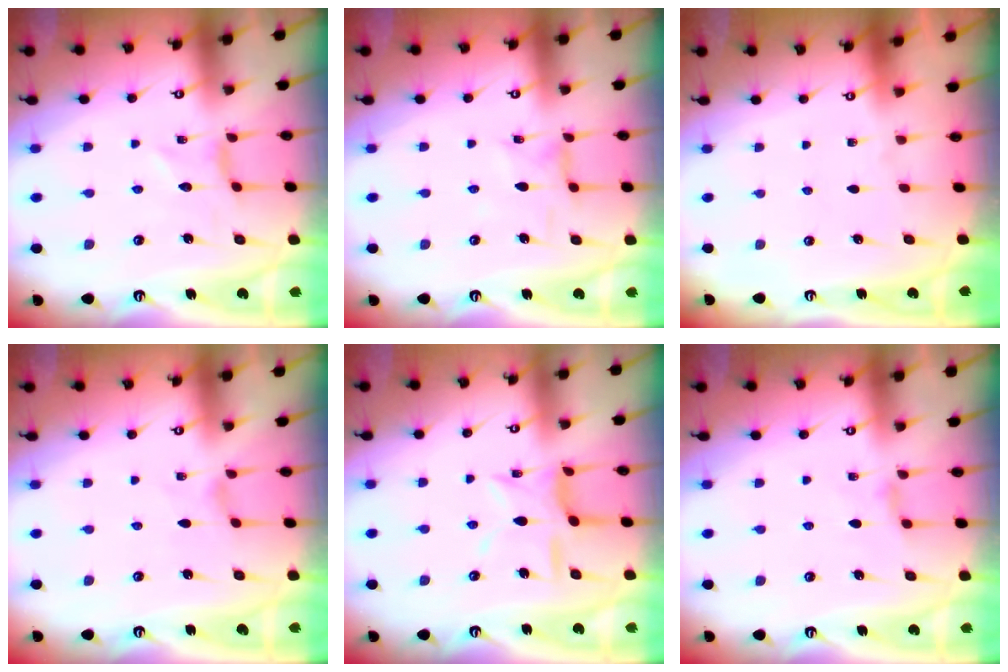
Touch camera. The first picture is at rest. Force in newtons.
{"total": 1.4, "press": 1.4, "slide": 0.3}
{"total": 0.0}
{"total": 0.0}
{"total": 10.3, "press": 10.2, "slide": 0.7}
{"total": 2.3, "press": 2.2, "slide": 0.5}